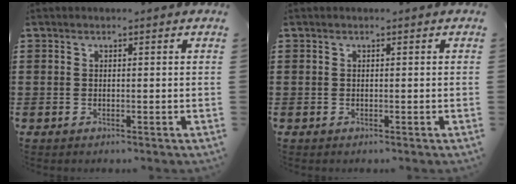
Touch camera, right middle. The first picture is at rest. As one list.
[{"total": 0.0}]